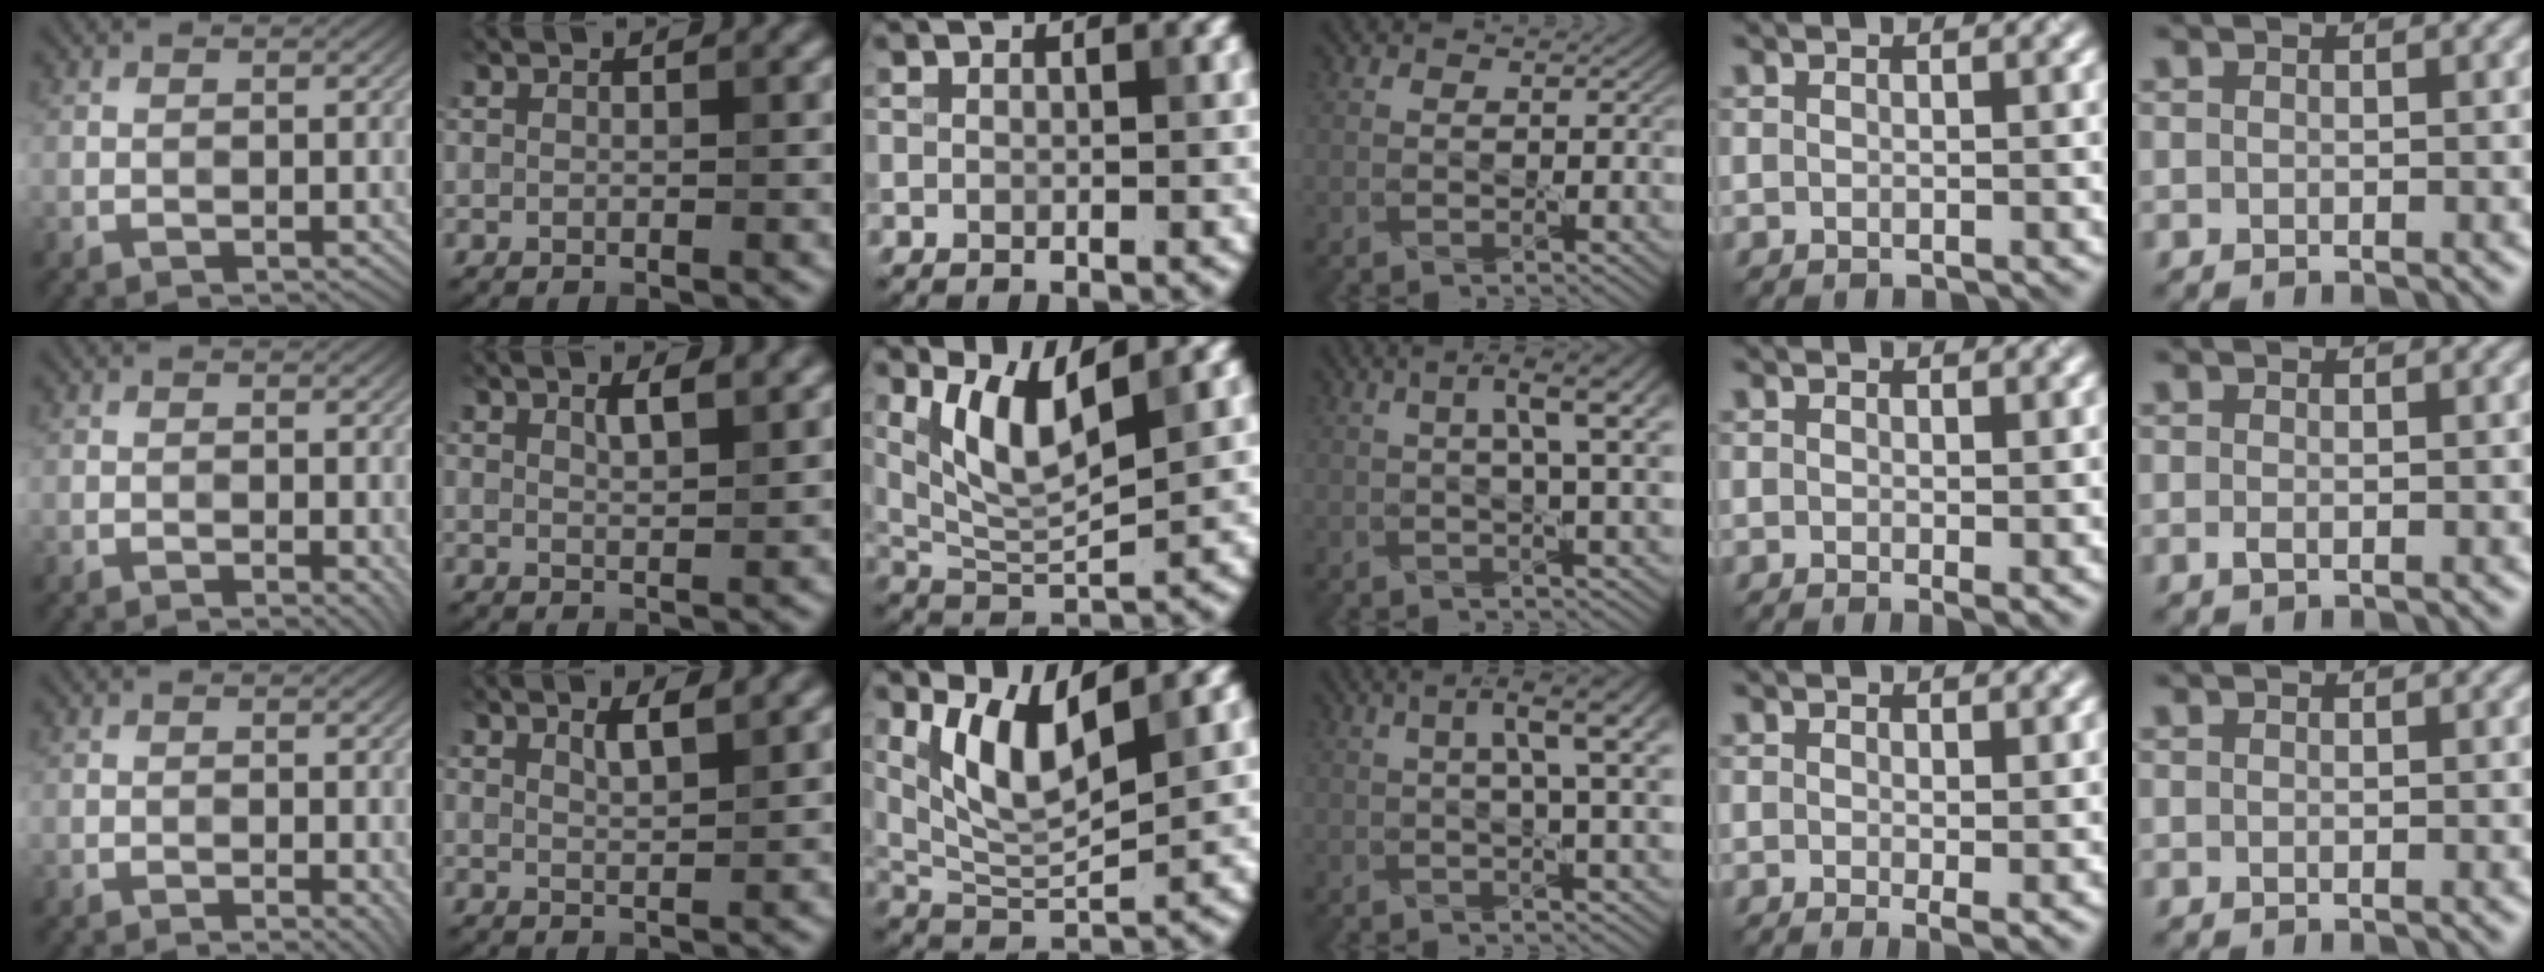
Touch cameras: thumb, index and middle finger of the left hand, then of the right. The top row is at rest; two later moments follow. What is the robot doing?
{"motion": "pour", "object": "sugar"}